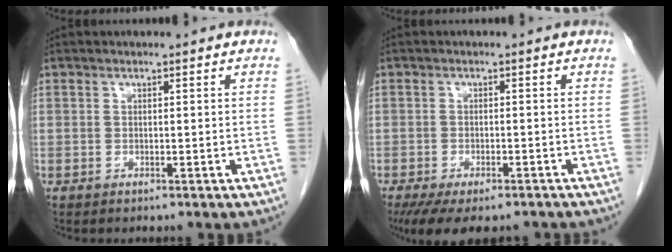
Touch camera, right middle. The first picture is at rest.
{"total": 10.8, "force": [-8.4, 3.7, 5.6], "torque": [-0.091, -0.012, -0.117]}